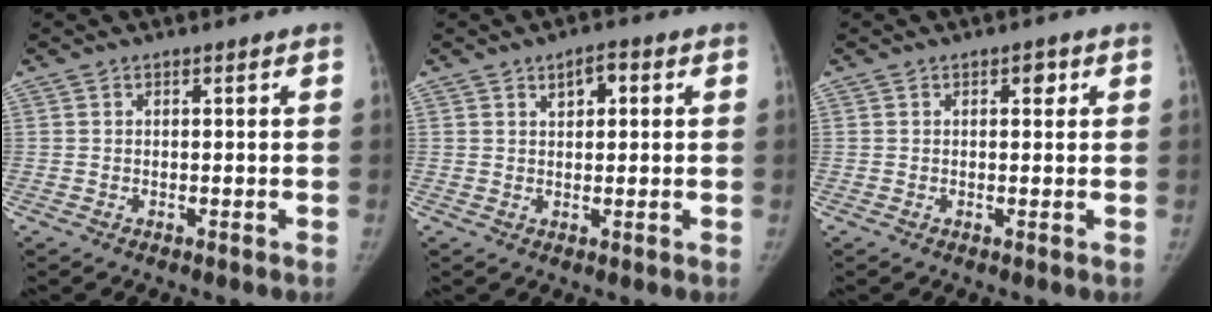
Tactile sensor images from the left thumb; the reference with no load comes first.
{"total": 3.4, "force": [1.4, 1.8, 2.5], "torque": [-0.024, 0.004, 0.020]}
{"total": 1.6, "force": [0.7, 1.0, 1.1], "torque": [-0.003, 0.002, 0.007]}